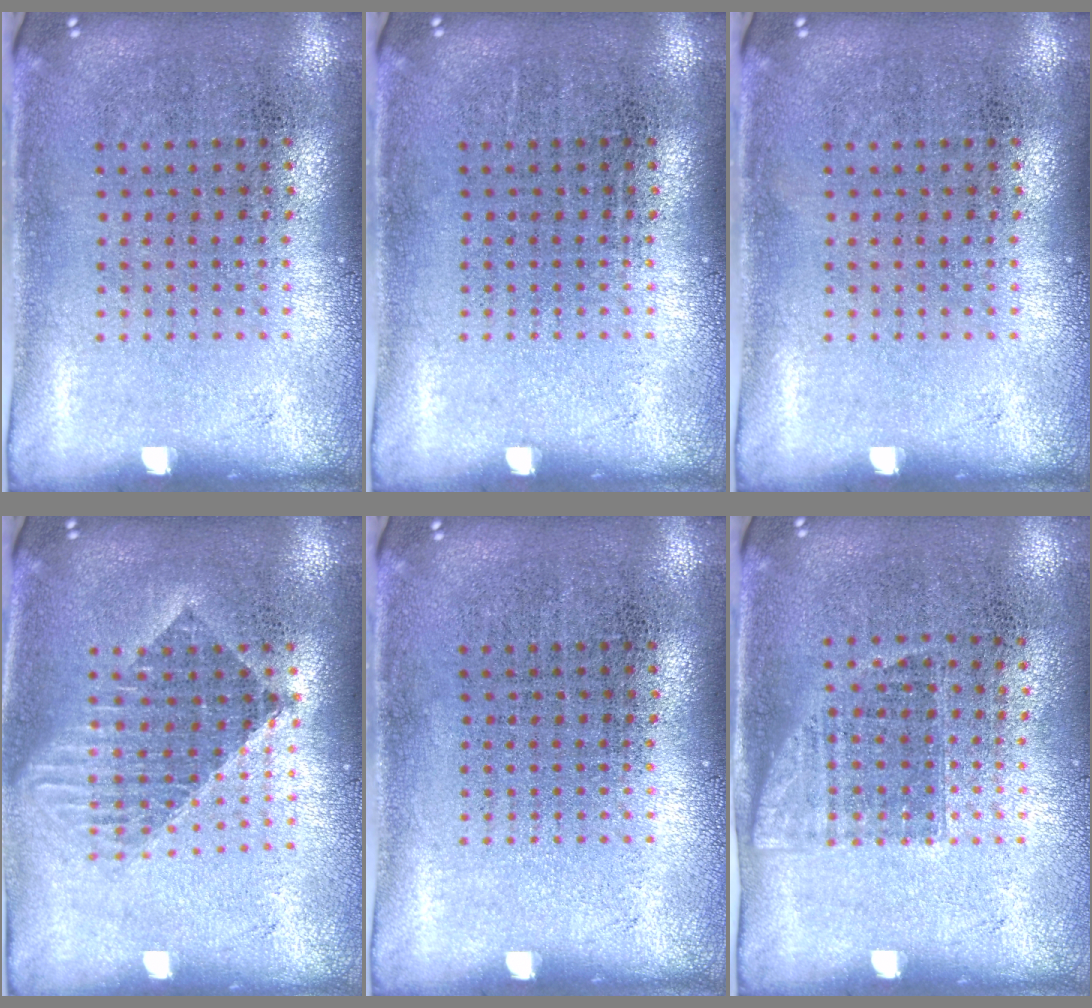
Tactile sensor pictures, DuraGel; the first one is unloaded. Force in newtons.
{"total": 0.0}
{"total": 0.0}
{"total": 1.6, "press": 1.3, "slide": 0.9}
{"total": 0.0}
{"total": 1.0, "press": 0.8, "slide": 0.5}